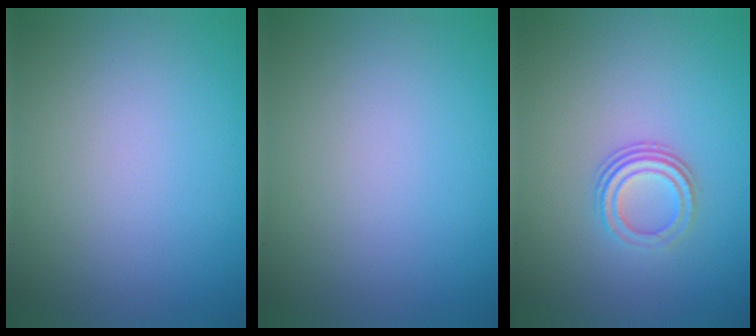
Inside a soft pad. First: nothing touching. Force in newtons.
{"total": 0.0}
{"total": 3.0, "press": 2.1, "slide": 2.2}